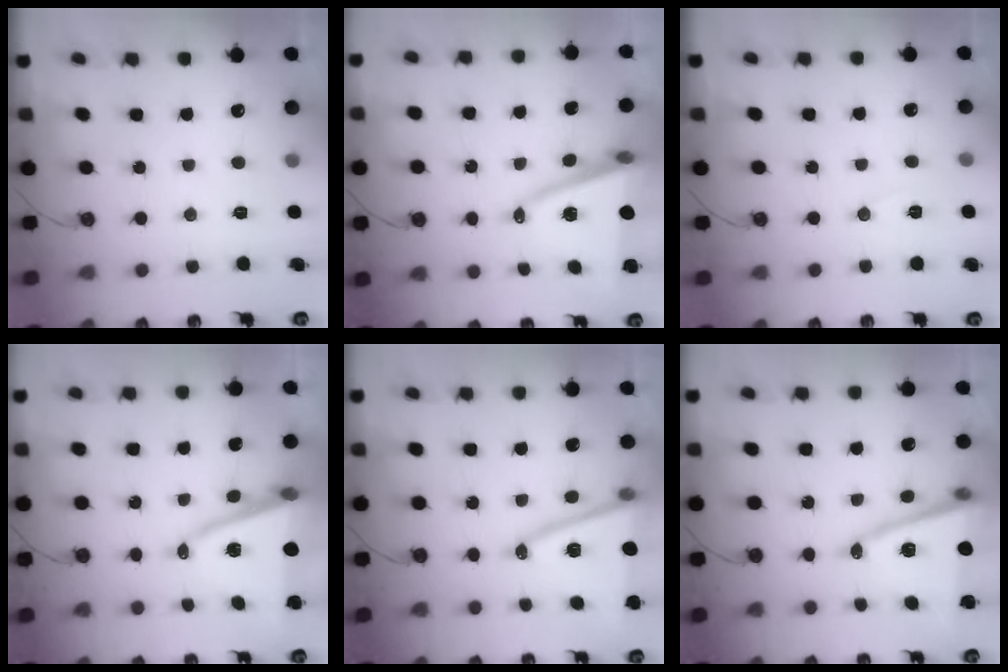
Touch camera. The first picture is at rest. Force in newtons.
{"total": 11.2, "press": 10.4, "slide": 4.0}
{"total": 5.8, "press": 3.8, "slide": 4.4}
{"total": 11.6, "press": 10.9, "slide": 4.0}
{"total": 15.4, "press": 14.9, "slide": 3.9}
{"total": 14.3, "press": 13.8, "slide": 3.9}